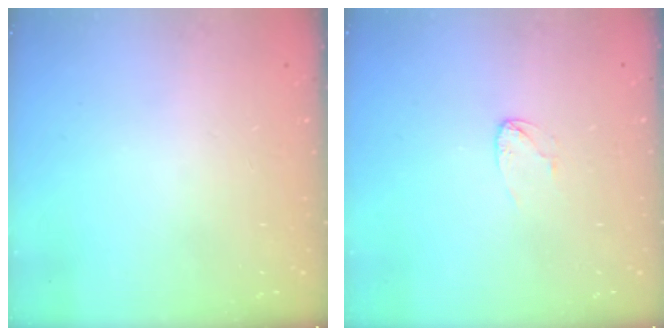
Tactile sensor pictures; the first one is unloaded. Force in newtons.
{"total": 3.2, "press": 3.2, "slide": 0.2}